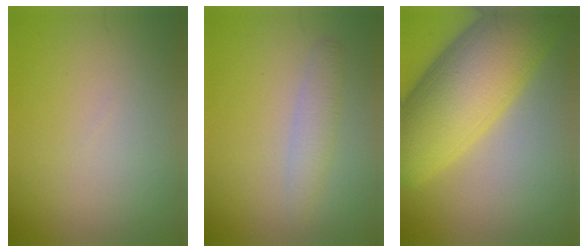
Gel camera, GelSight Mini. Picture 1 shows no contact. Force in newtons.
{"total": 2.0, "press": 2.0, "slide": 0.1}
{"total": 12.3, "press": 12.3, "slide": 0.5}